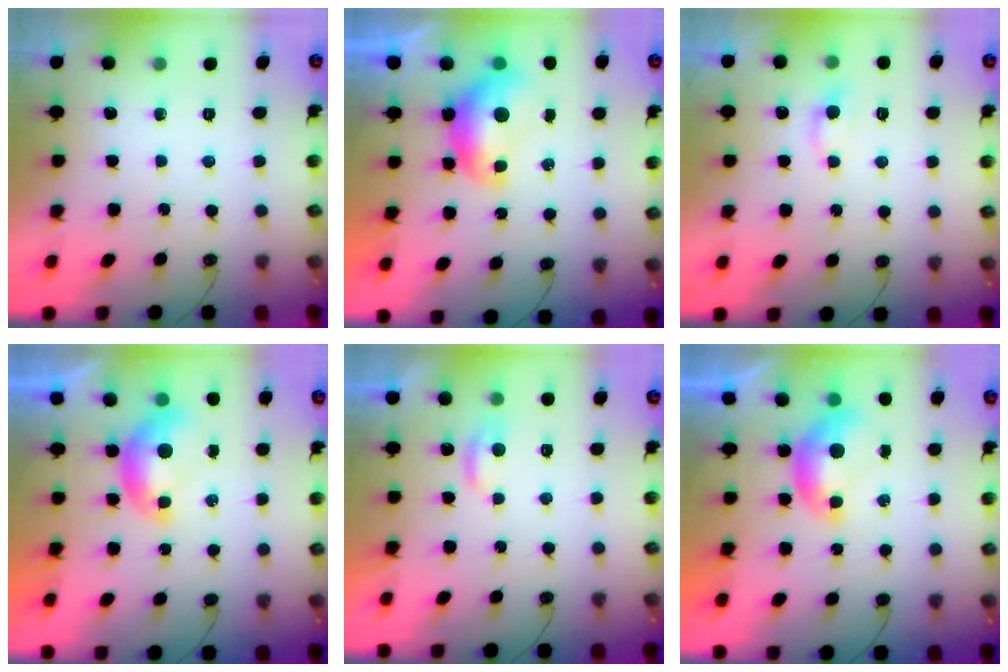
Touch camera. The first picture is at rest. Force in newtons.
{"total": 1.0, "press": 1.0, "slide": 0.4}
{"total": 1.5, "press": 1.4, "slide": 0.4}
{"total": 0.0}
{"total": 2.0, "press": 1.9, "slide": 0.4}
{"total": 0.0}